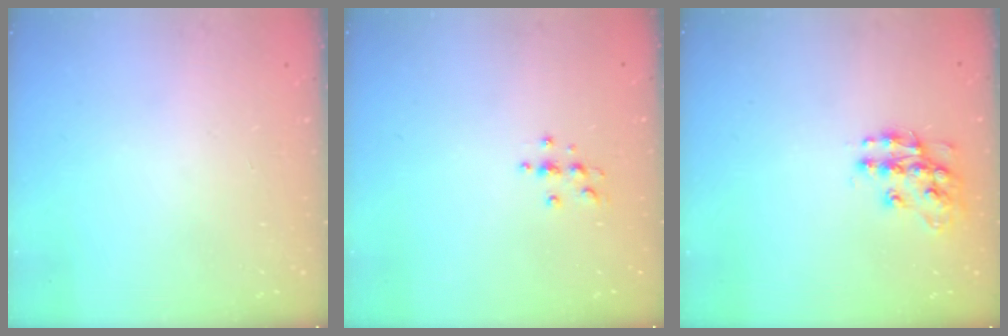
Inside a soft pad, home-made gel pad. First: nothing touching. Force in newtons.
{"total": 3.3, "press": 3.3, "slide": 0.5}
{"total": 11.9, "press": 11.9, "slide": 0.9}